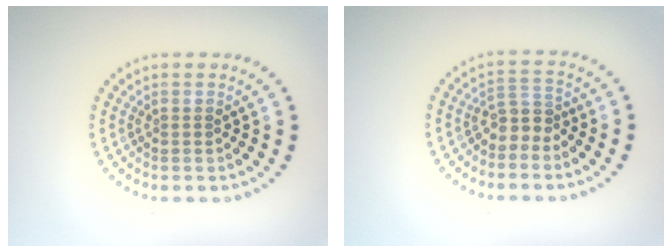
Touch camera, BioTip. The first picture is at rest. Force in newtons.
{"total": 2.1, "press": 1.6, "slide": 1.5}